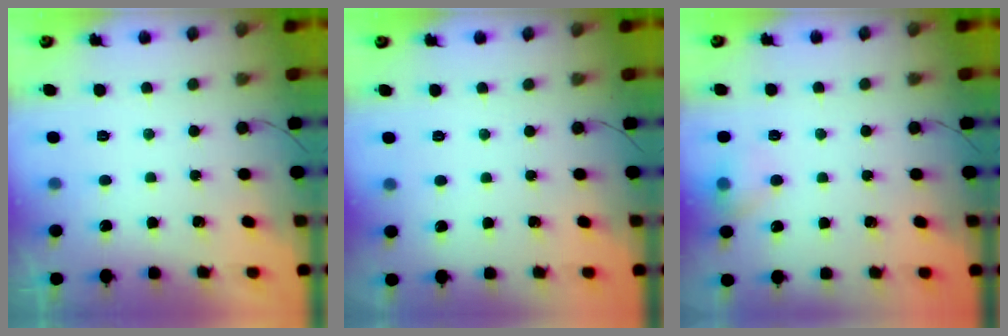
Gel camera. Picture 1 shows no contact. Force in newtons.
{"total": 2.4, "press": 1.6, "slide": 1.8}
{"total": 6.8, "press": 6.7, "slide": 1.2}